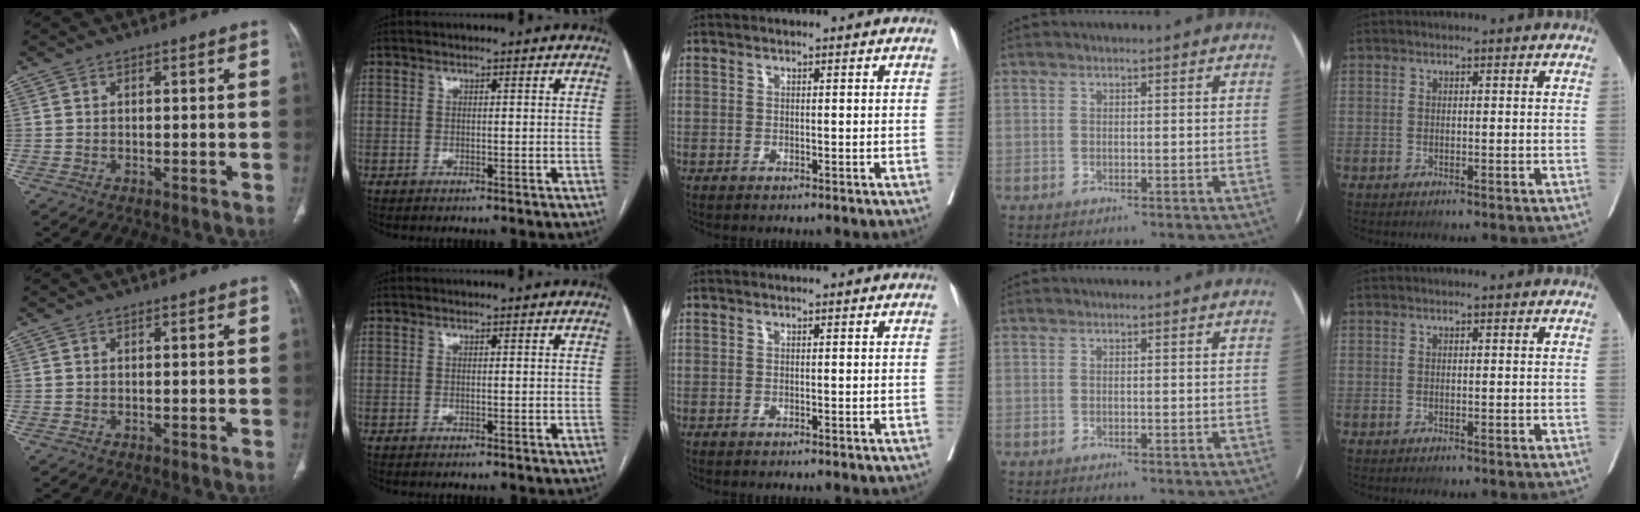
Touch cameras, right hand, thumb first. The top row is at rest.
{}